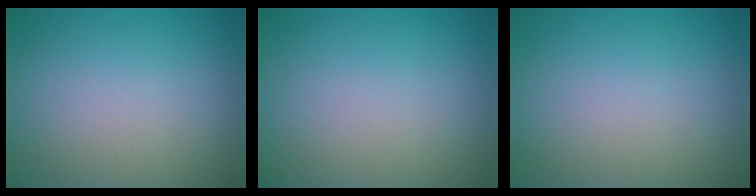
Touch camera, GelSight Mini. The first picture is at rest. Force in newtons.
{"total": 0.0}
{"total": 0.0}